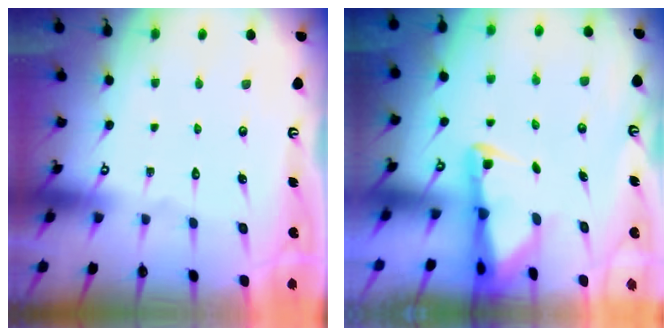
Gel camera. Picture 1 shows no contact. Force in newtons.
{"total": 2.3, "press": 2.3, "slide": 0.5}